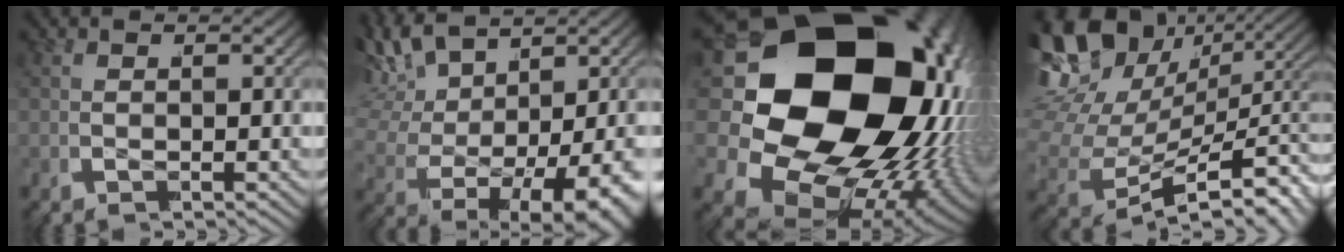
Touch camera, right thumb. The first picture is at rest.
{"total": 10.7, "force": [-0.1, 7.0, 8.1], "torque": [-0.173, -0.023, 0.014]}
{"total": 35.5, "force": [0.6, 24.3, 25.9], "torque": [-0.437, -0.051, 0.018]}
{"total": 15.0, "force": [0.6, 11.1, 10.1], "torque": [-0.217, -0.009, 0.010]}